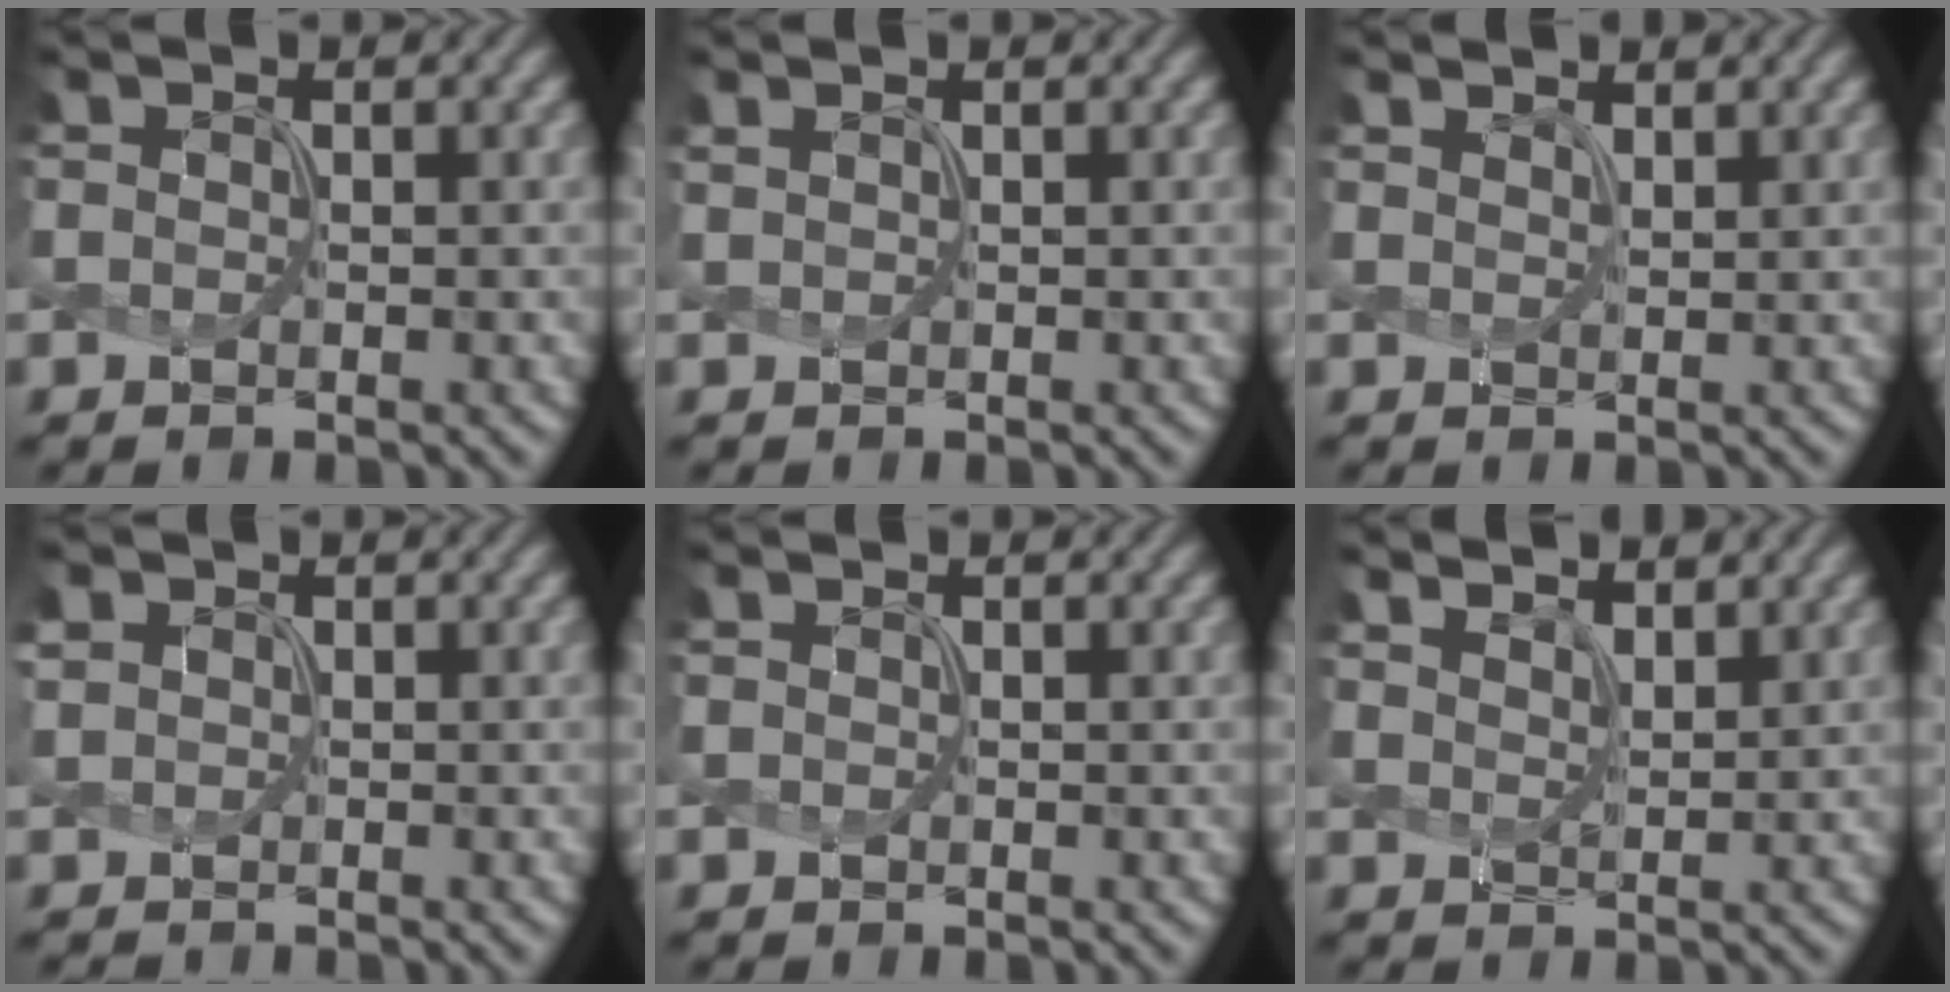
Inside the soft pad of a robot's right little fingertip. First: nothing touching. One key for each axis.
{"total": 0.7, "fx": 0.6, "fy": 0.1, "fz": 0.2, "tx": -0.005, "ty": -0.004, "tz": 0.008}
{"total": 2.1, "fx": 1.9, "fy": 0.5, "fz": 0.6, "tx": -0.004, "ty": 0.006, "tz": 0.023}
{"total": 0.9, "fx": 0.2, "fy": 0.8, "fz": 0.0, "tx": -0.007, "ty": 0.000, "tz": 0.006}
{"total": 0.0}
{"total": 4.4, "fx": 3.8, "fy": 1.3, "fz": 1.9, "tx": -0.025, "ty": 0.018, "tz": 0.042}